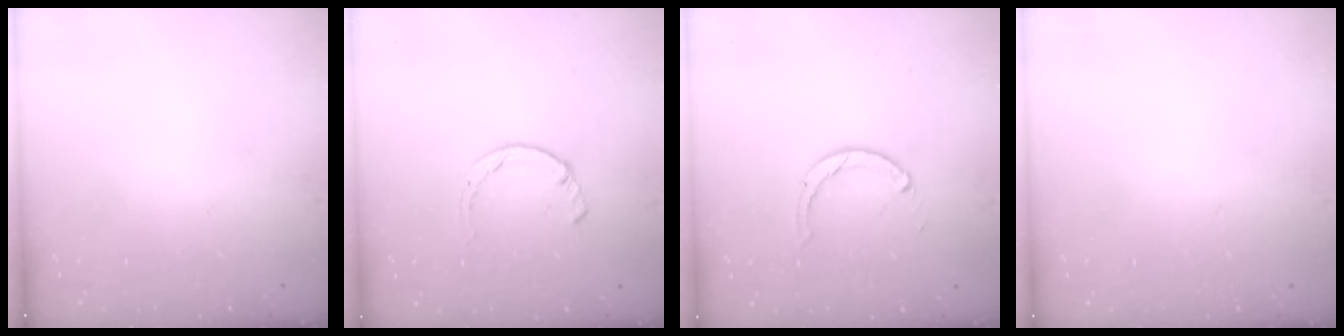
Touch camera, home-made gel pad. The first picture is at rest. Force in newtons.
{"total": 2.3, "press": 2.3, "slide": 0.5}
{"total": 1.9, "press": 1.9, "slide": 0.2}
{"total": 2.6, "press": 2.6, "slide": 0.2}